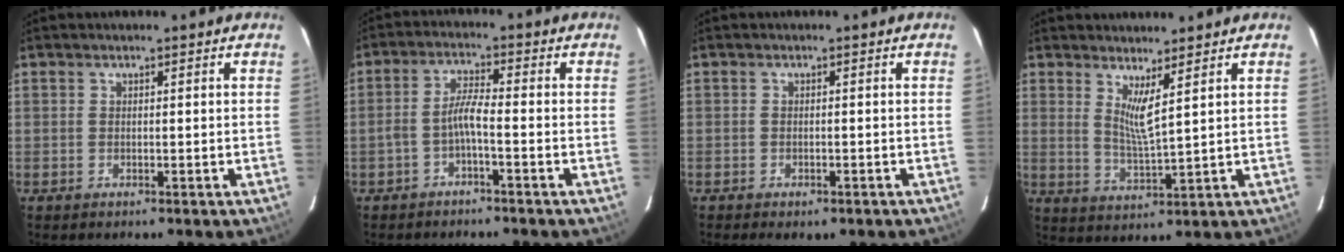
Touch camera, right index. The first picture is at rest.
{"total": 3.7, "force": [-2.0, 0.1, 3.1], "torque": [-0.073, 0.010, -0.038]}
{"total": 3.3, "force": [-2.3, 1.6, 1.7], "torque": [-0.038, -0.012, -0.029]}
{"total": 4.9, "force": [3.0, -0.1, 3.8], "torque": [-0.072, -0.017, 0.052]}